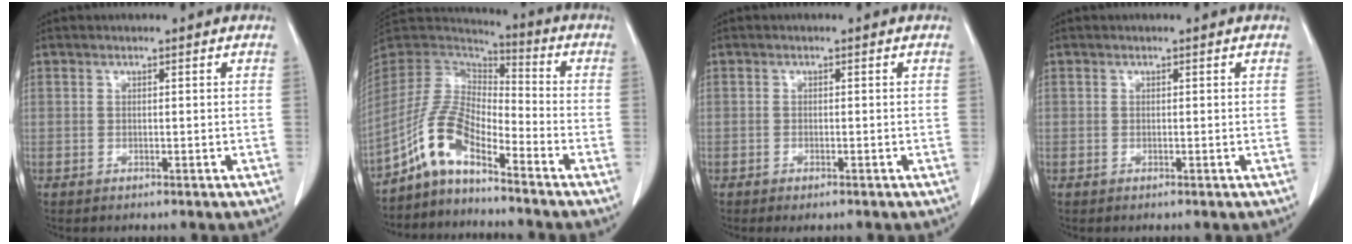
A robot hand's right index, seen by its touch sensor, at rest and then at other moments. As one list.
[{"total": 9.6, "force": [-6.6, 2.8, 6.4], "torque": [-0.156, 0.018, -0.135]}, {"total": 1.1, "force": [-0.8, 0.3, 0.7], "torque": [-0.015, -0.003, -0.007]}, {"total": 0.0}]